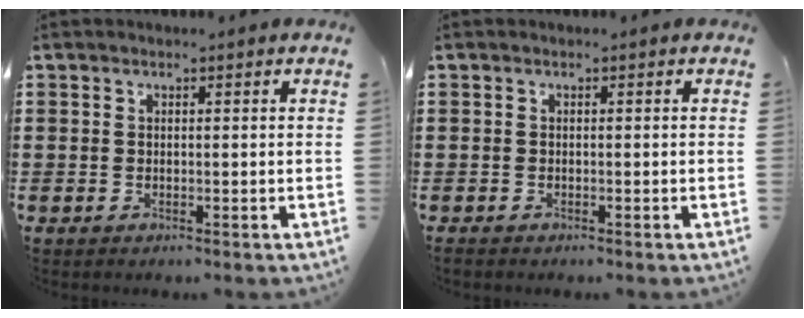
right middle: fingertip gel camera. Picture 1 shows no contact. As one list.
[{"total": 0.6, "force": [-0.6, 0.3, 0.0], "torque": [-0.002, 0.001, -0.013]}]